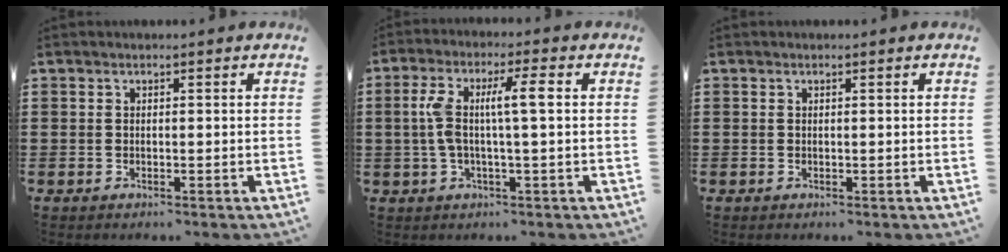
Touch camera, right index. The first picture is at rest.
{"total": 7.2, "force": [0.6, 1.1, 7.1], "torque": [-0.146, -0.003, 0.000]}
{"total": 0.0}